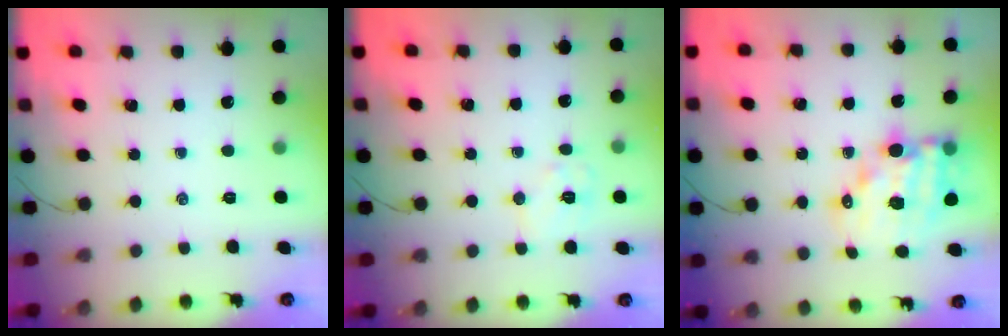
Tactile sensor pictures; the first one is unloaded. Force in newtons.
{"total": 7.1, "press": 7.1, "slide": 1.0}
{"total": 13.5, "press": 13.1, "slide": 3.3}